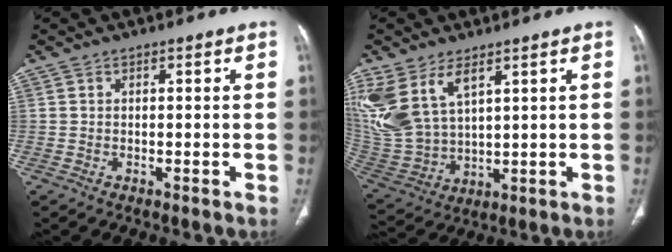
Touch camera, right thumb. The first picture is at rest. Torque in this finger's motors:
{"motor_torque": [-0.16, 1.00, 0.94, 1.20, 0.17]}